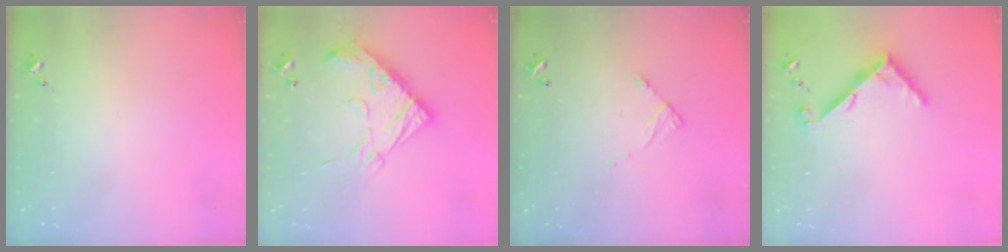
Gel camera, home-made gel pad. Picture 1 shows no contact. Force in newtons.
{"total": 21.7, "press": 21.6, "slide": 1.9}
{"total": 6.1, "press": 6.1, "slide": 0.5}
{"total": 6.3, "press": 6.3, "slide": 0.5}